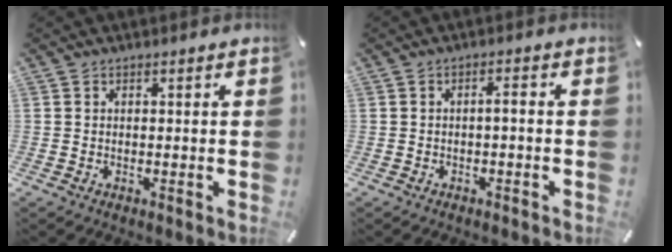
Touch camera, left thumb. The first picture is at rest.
{"total": 2.1, "force": [-0.9, 0.5, 1.8], "torque": [-0.033, 0.006, -0.019]}